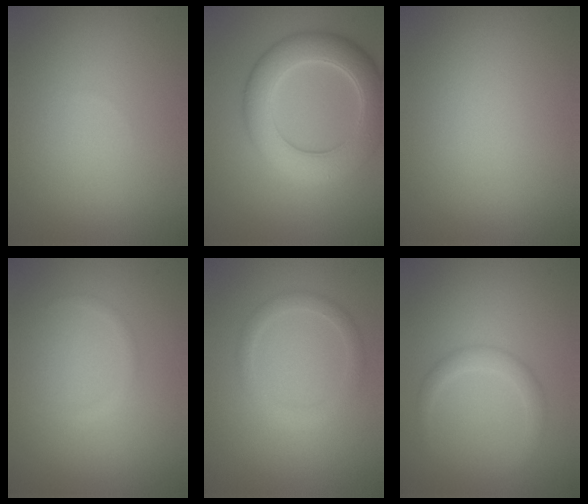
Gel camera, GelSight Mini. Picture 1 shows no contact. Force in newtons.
{"total": 7.0, "press": 7.0, "slide": 0.3}
{"total": 0.0}
{"total": 0.7, "press": 0.7, "slide": 0.1}
{"total": 1.9, "press": 1.9, "slide": 0.1}
{"total": 1.9, "press": 1.9, "slide": 0.0}